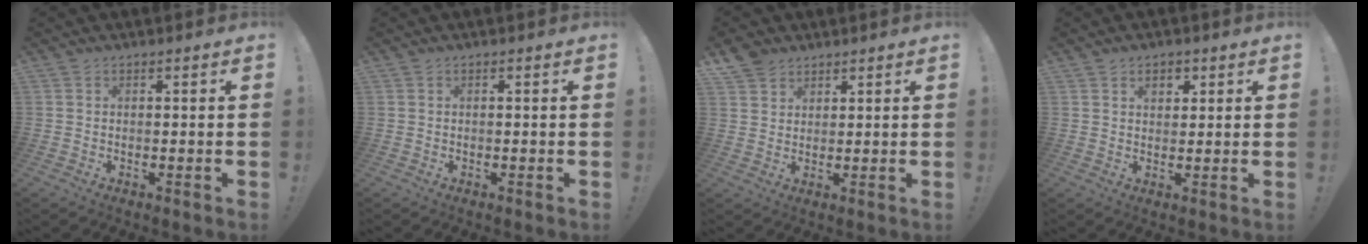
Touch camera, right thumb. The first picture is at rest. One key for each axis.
{"total": 0.0}
{"total": 4.8, "fx": 3.8, "fy": 2.7, "fz": 1.0, "tx": -0.020, "ty": -0.021, "tz": 0.074}
{"total": 3.4, "fx": 1.7, "fy": 2.4, "fz": 1.9, "tx": -0.018, "ty": -0.004, "tz": 0.025}